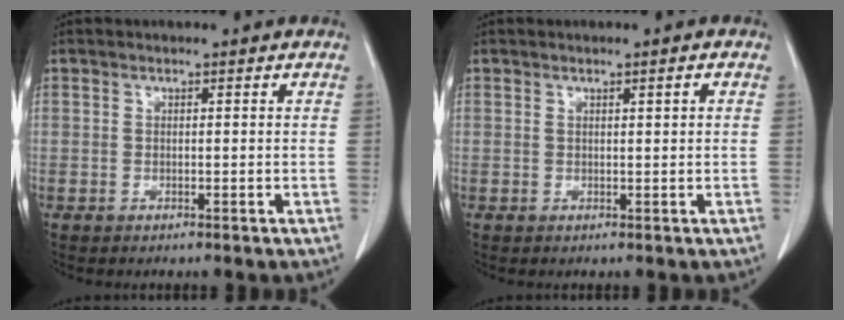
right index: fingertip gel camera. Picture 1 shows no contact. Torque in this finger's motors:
{"motor_torque": [-0.28, 0.10, -0.08, -0.01]}